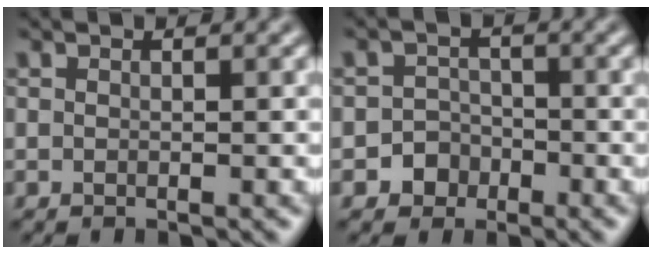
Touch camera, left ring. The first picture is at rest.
{"total": 2.3, "force": [-1.2, 2.0, 0.3], "torque": [0.020, 0.009, -0.027]}